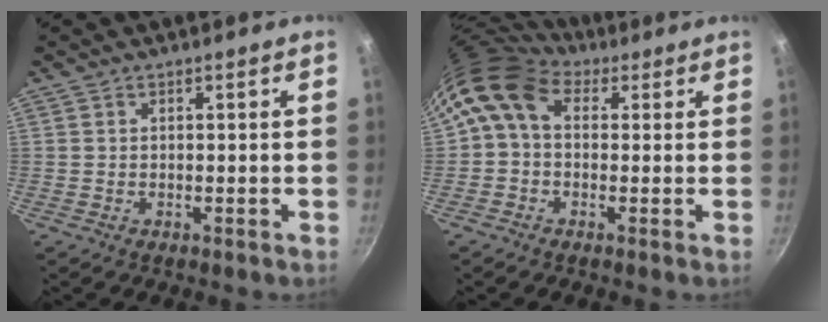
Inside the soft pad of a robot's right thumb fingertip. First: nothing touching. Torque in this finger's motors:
{"motor_torque": [1.01, 2.97, 0.80, -0.71, 0.19]}